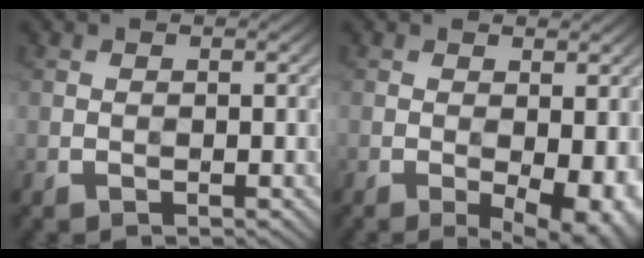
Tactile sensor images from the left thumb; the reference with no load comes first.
{"total": 6.1, "force": [-1.5, 2.4, 5.3], "torque": [-0.077, -0.013, -0.015]}